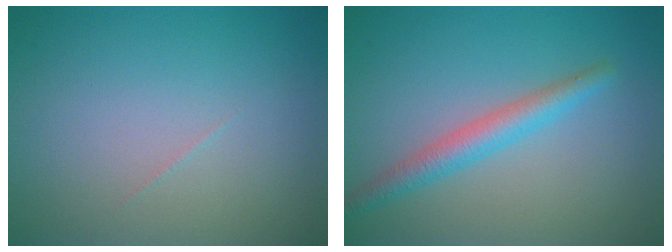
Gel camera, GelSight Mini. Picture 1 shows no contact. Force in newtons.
{"total": 2.9, "press": 2.9, "slide": 0.1}